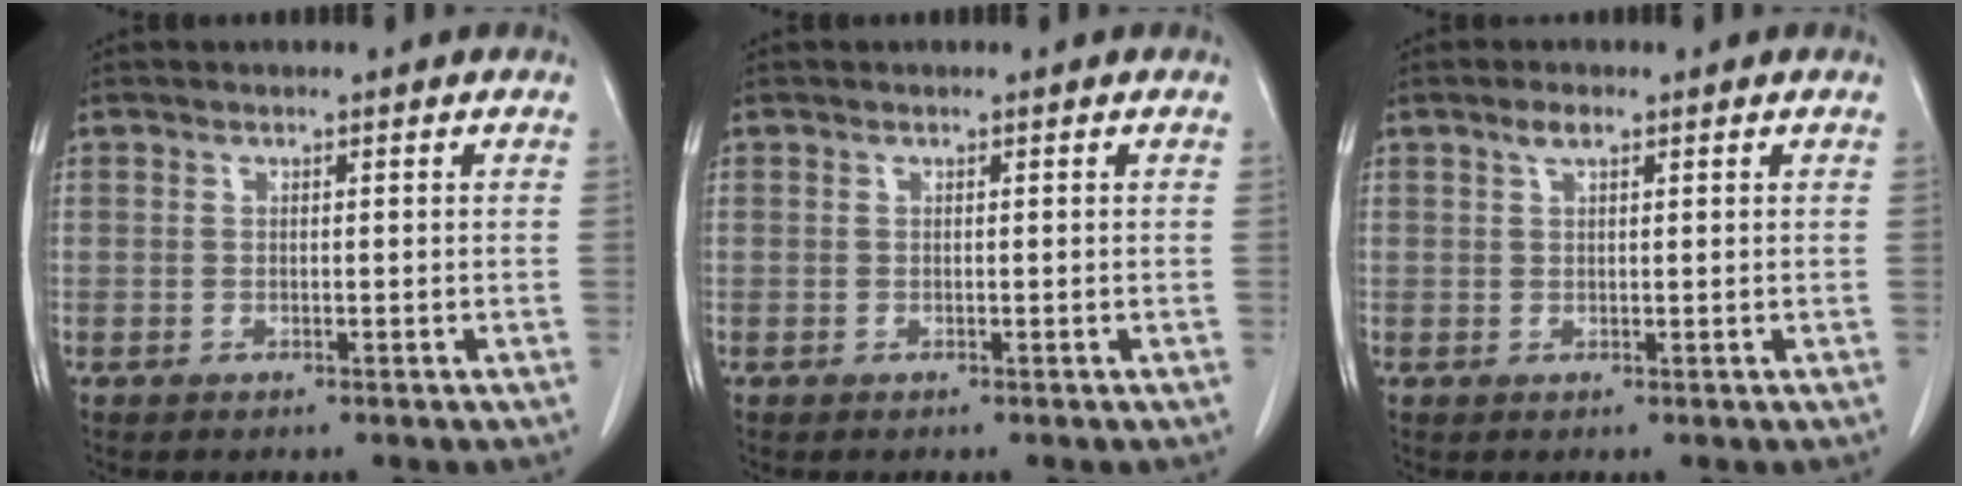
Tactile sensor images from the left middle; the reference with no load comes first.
{"total": 0.0}
{"total": 1.7, "force": [1.1, 0.4, 1.3], "torque": [-0.027, 0.005, 0.021]}